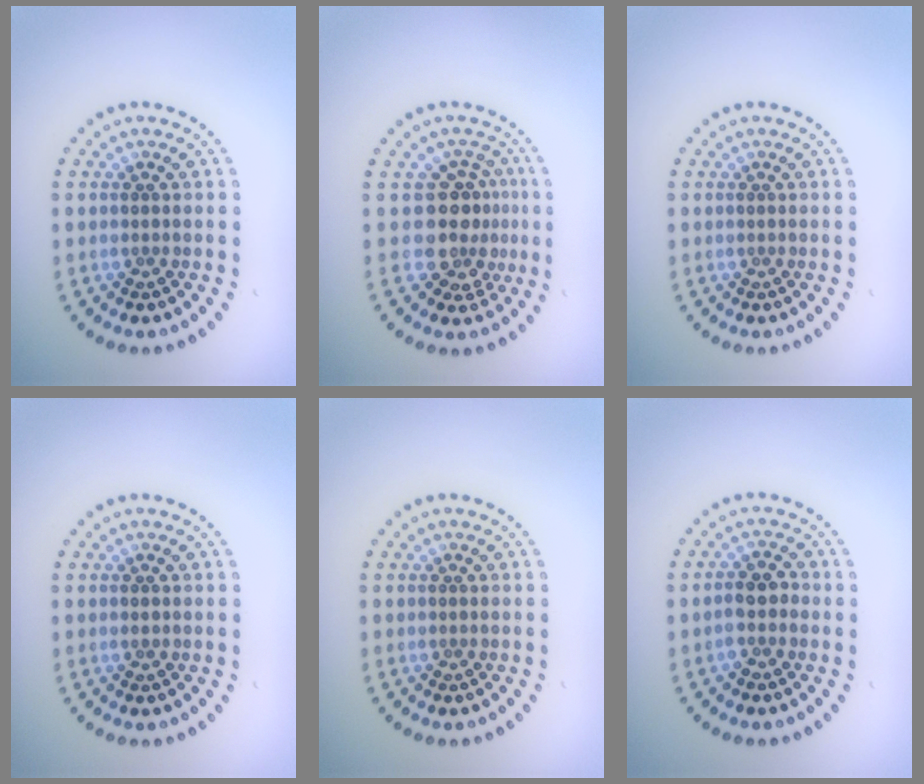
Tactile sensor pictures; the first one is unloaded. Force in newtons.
{"total": 3.8, "press": 2.8, "slide": 2.5}
{"total": 0.0}
{"total": 0.6, "press": 0.6, "slide": 0.1}
{"total": 0.0}
{"total": 2.0, "press": 1.8, "slide": 0.7}